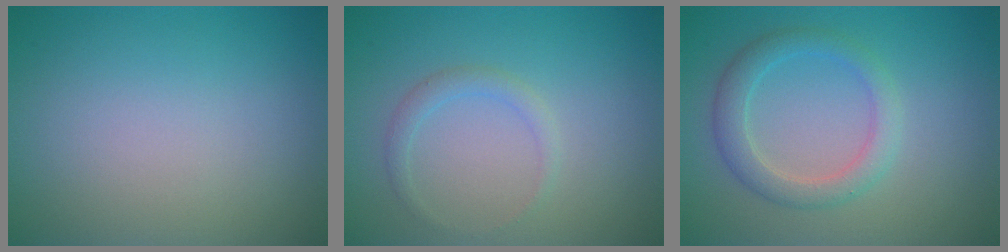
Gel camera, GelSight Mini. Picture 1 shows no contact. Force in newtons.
{"total": 1.3, "press": 1.3, "slide": 0.1}
{"total": 2.9, "press": 2.9, "slide": 0.2}